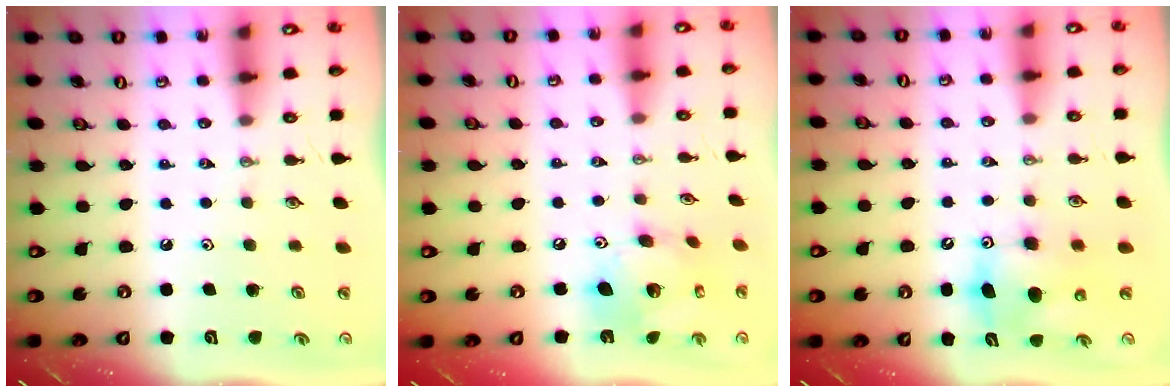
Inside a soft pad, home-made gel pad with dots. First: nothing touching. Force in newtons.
{"total": 14.5, "press": 14.4, "slide": 1.5}
{"total": 9.0, "press": 8.8, "slide": 2.0}